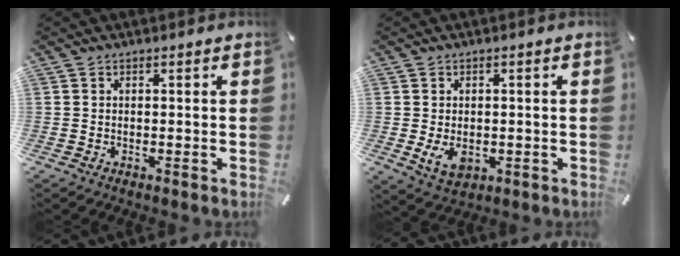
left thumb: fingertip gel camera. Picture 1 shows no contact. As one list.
[{"total": 4.9, "force": [-0.9, 3.4, 3.4], "torque": [-0.069, -0.003, -0.018]}]